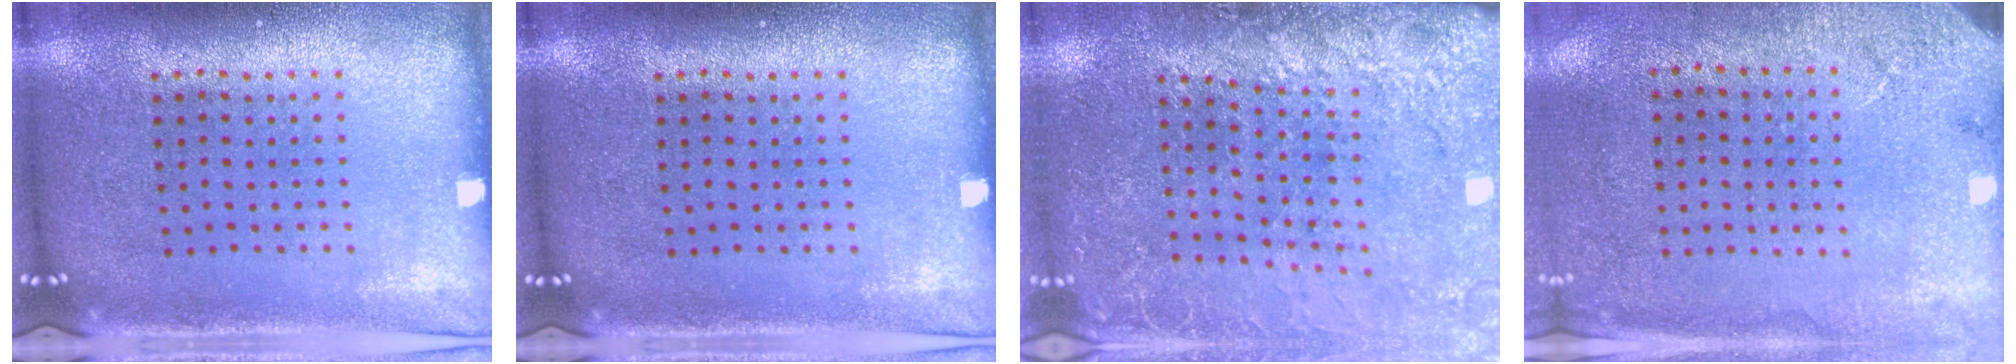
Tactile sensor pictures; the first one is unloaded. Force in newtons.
{"total": 0.0}
{"total": 2.8, "press": 2.8, "slide": 0.1}
{"total": 2.7, "press": 2.2, "slide": 1.5}